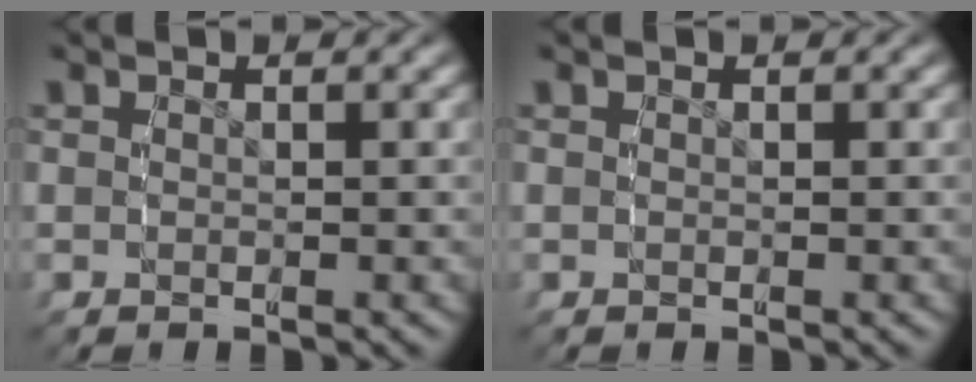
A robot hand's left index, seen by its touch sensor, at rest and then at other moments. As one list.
[{"total": 0.0}]